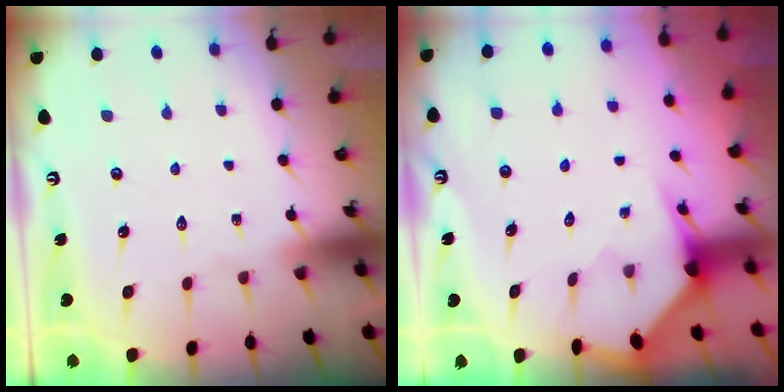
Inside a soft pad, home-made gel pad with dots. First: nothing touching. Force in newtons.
{"total": 3.3, "press": 3.3, "slide": 0.3}